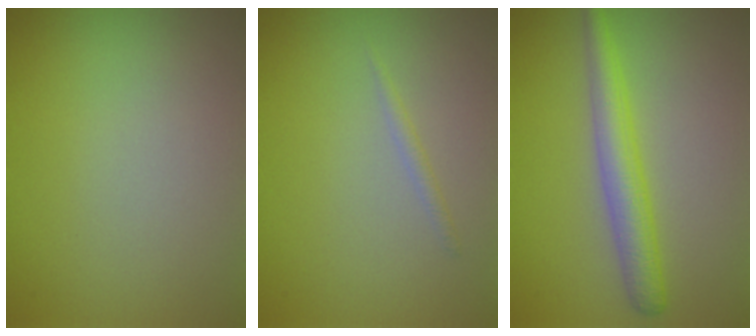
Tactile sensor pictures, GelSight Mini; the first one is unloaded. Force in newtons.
{"total": 0.7, "press": 0.7, "slide": 0.1}
{"total": 3.7, "press": 3.7, "slide": 0.1}